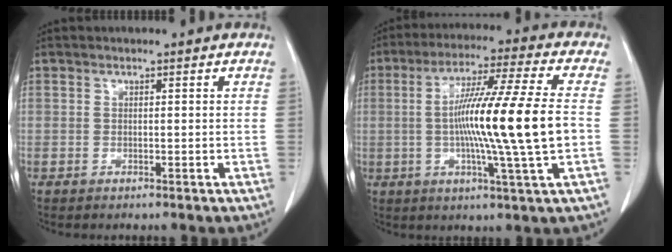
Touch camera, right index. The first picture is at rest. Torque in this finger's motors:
{"motor_torque": [2.14, 0.00, 1.05, 0.21]}